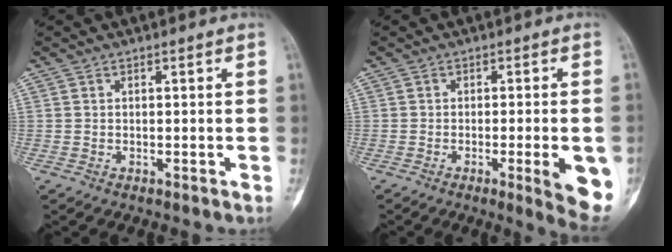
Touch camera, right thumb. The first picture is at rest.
{"total": 9.1, "force": [-2.8, 1.5, 8.5], "torque": [-0.098, -0.010, -0.033]}